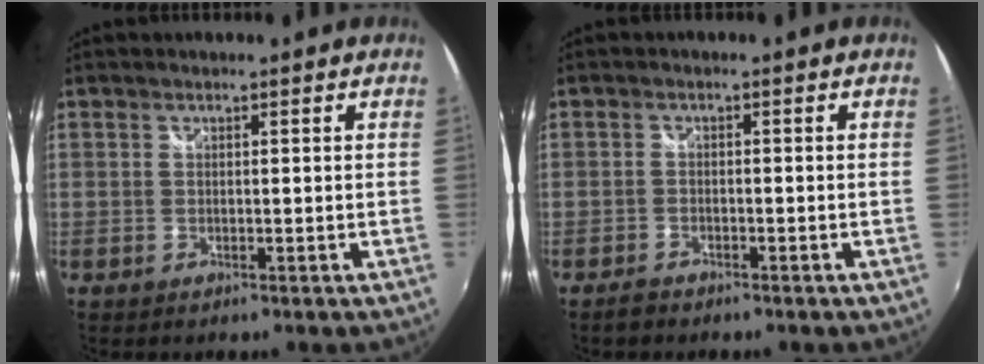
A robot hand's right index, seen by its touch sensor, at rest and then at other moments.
{"total": 2.1, "force": [-1.8, 0.9, 0.5], "torque": [-0.018, -0.001, -0.035]}